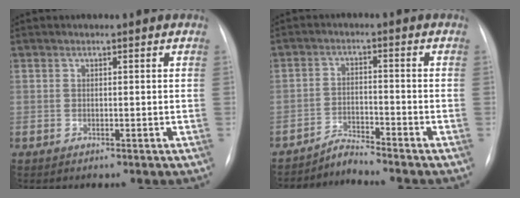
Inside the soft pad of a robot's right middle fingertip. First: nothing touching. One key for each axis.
{"total": 3.2, "fx": -3.0, "fy": -0.9, "fz": -0.6, "tx": 0.007, "ty": -0.018, "tz": -0.052}